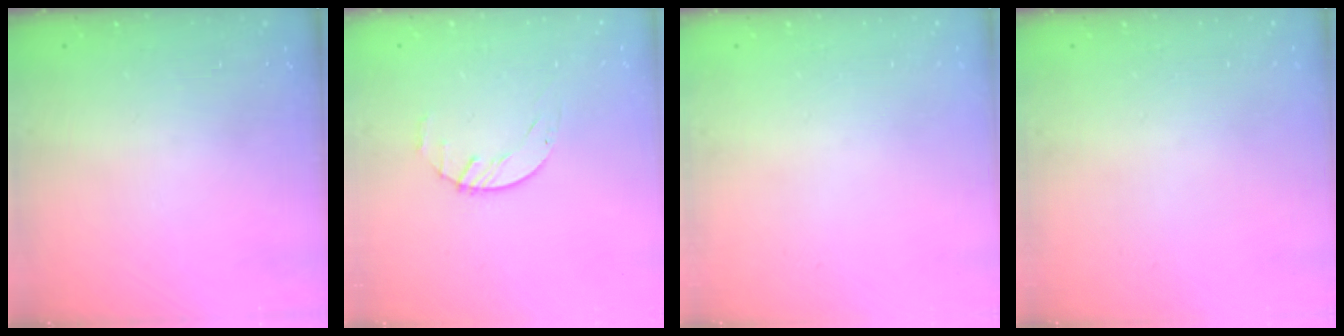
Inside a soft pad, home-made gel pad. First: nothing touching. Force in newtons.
{"total": 1.6, "press": 1.6, "slide": 0.3}
{"total": 0.0}
{"total": 0.0}